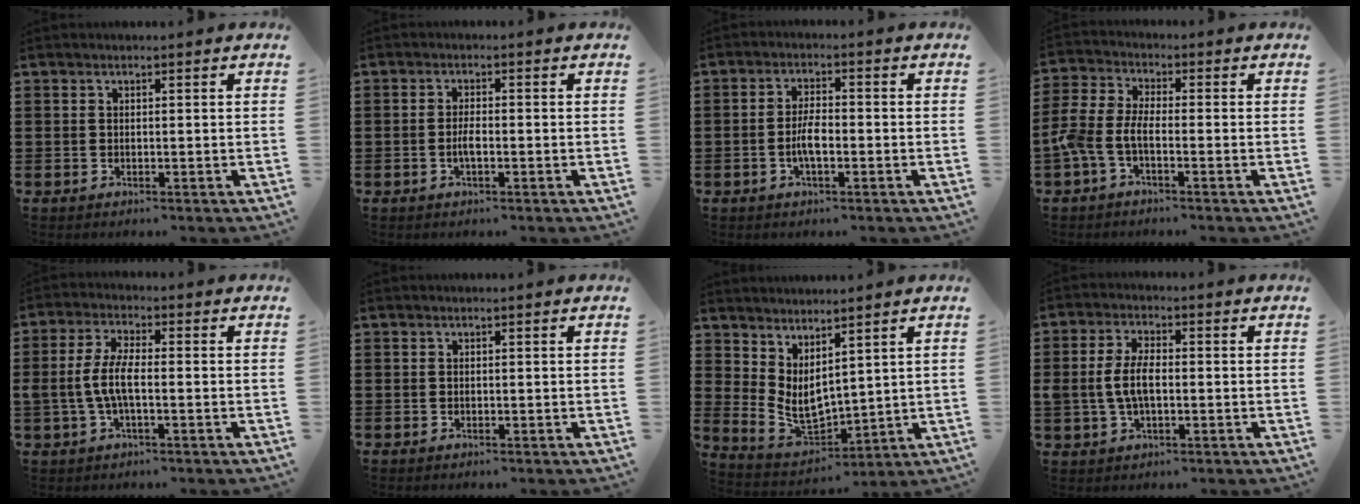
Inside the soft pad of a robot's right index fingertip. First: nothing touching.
{"total": 2.3, "force": [-0.7, 0.6, 2.1], "torque": [-0.046, -0.002, -0.015]}
{"total": 4.1, "force": [-1.0, 1.4, 3.7], "torque": [-0.079, 0.000, -0.023]}
{"total": 4.7, "force": [-2.3, 1.5, 3.8], "torque": [-0.108, -0.010, -0.052]}
{"total": 5.6, "force": [-1.2, 1.9, 5.1], "torque": [-0.125, -0.005, -0.033]}
{"total": 0.0}
{"total": 5.5, "force": [2.2, 3.2, 3.8], "torque": [-0.095, -0.015, 0.044]}
{"total": 5.6, "force": [-0.5, 2.8, 4.8], "torque": [-0.117, -0.001, -0.017]}